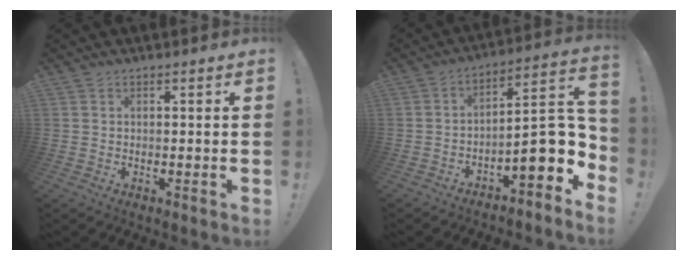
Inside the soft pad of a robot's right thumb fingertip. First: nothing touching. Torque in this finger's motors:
{"motor_torque": [0.74, -0.34, 0.10, -0.18, 0.22]}